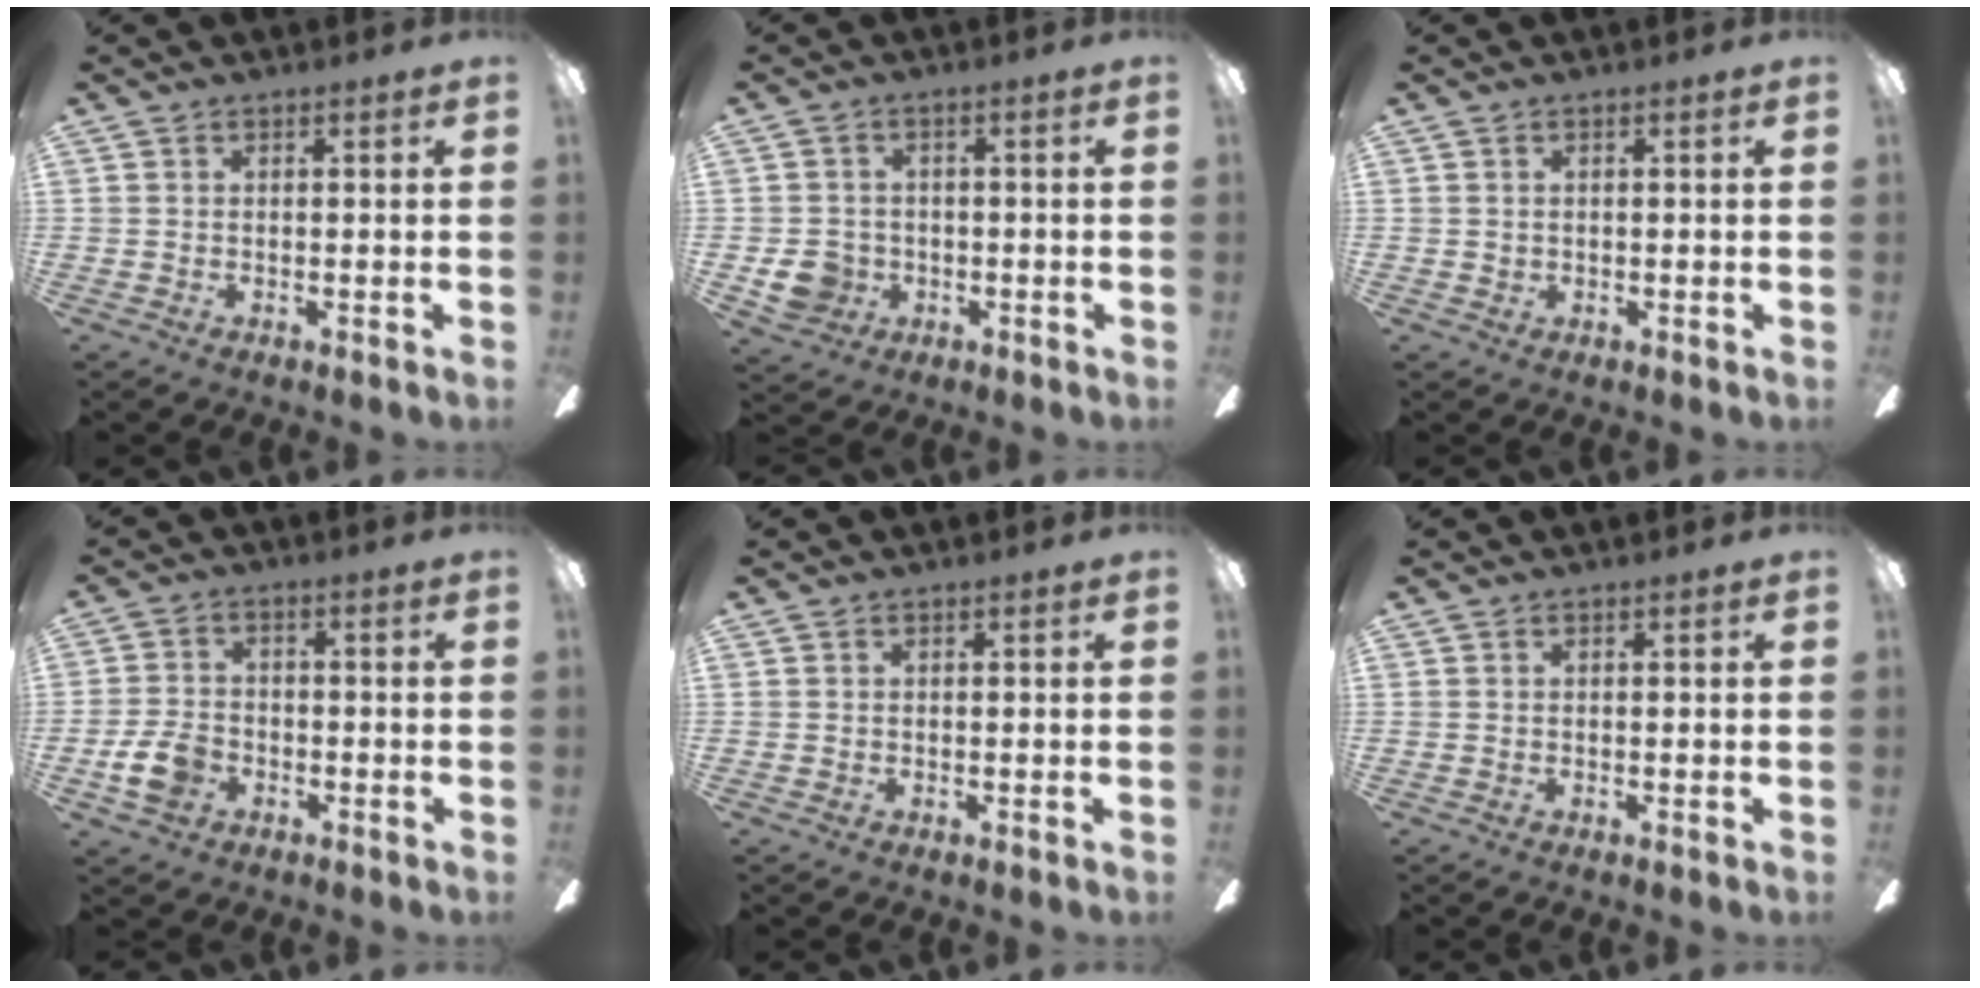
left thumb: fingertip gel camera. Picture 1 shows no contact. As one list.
[{"total": 6.3, "force": [-1.5, 5.6, 2.5], "torque": [-0.049, 0.011, -0.027]}, {"total": 0.8, "force": [0.2, 0.8, 0.1], "torque": [-0.003, 0.005, 0.004]}, {"total": 7.4, "force": [-2.8, 5.1, 4.5], "torque": [-0.102, 0.013, -0.052]}, {"total": 0.0}, {"total": 0.0}]